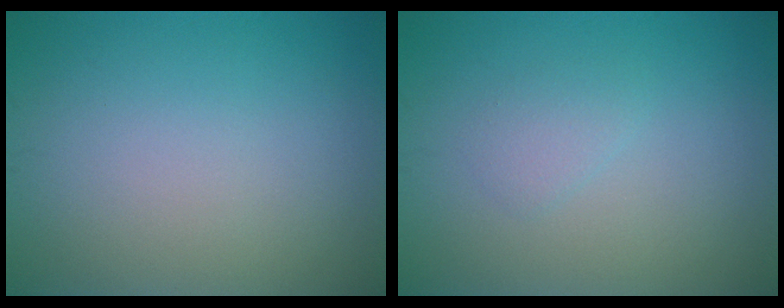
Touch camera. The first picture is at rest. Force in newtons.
{"total": 1.1, "press": 1.1, "slide": 0.1}